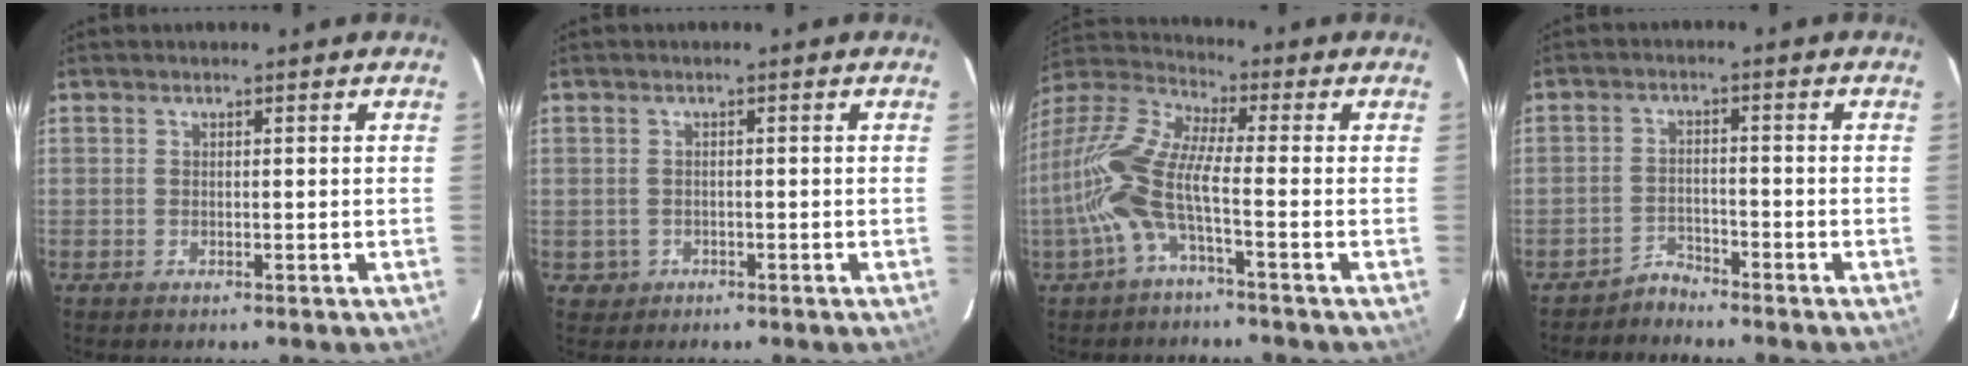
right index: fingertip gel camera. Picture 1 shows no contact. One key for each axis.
{"total": 2.4, "fx": -0.7, "fy": 2.3, "fz": 0.2, "tx": -0.011, "ty": 0.003, "tz": -0.004}
{"total": 12.8, "fx": -3.7, "fy": 2.7, "fz": 12.0, "tx": -0.248, "ty": 0.002, "tz": -0.081}
{"total": 2.9, "fx": -2.8, "fy": 0.6, "fz": -0.4, "tx": 0.008, "ty": 0.006, "tz": -0.052}